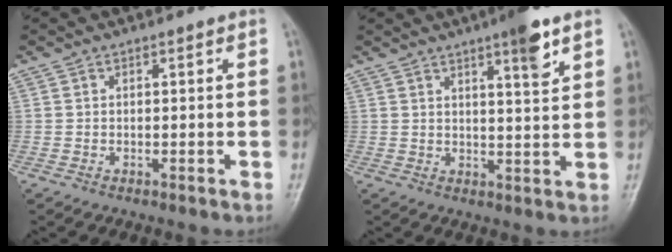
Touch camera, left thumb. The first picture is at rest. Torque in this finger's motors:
{"motor_torque": [1.86, 1.10, 1.06, -1.09, 0.27]}